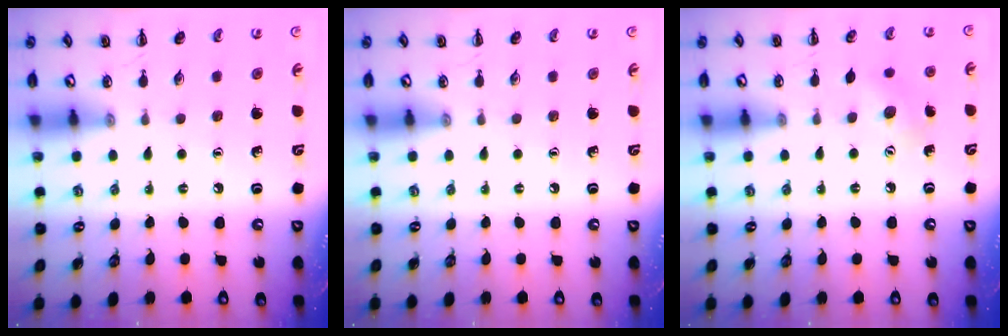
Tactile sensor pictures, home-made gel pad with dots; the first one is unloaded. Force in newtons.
{"total": 0.0}
{"total": 6.9, "press": 6.7, "slide": 1.5}